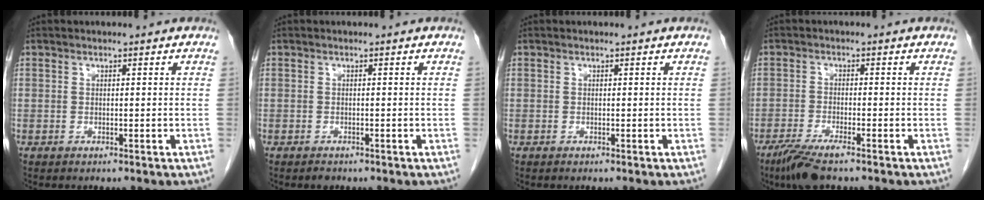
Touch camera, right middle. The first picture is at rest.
{"total": 0.9, "force": [-0.7, 0.4, 0.4], "torque": [-0.010, -0.001, -0.009]}
{"total": 0.0}
{"total": 5.5, "force": [-3.9, 0.5, 3.8], "torque": [-0.077, -0.014, -0.071]}